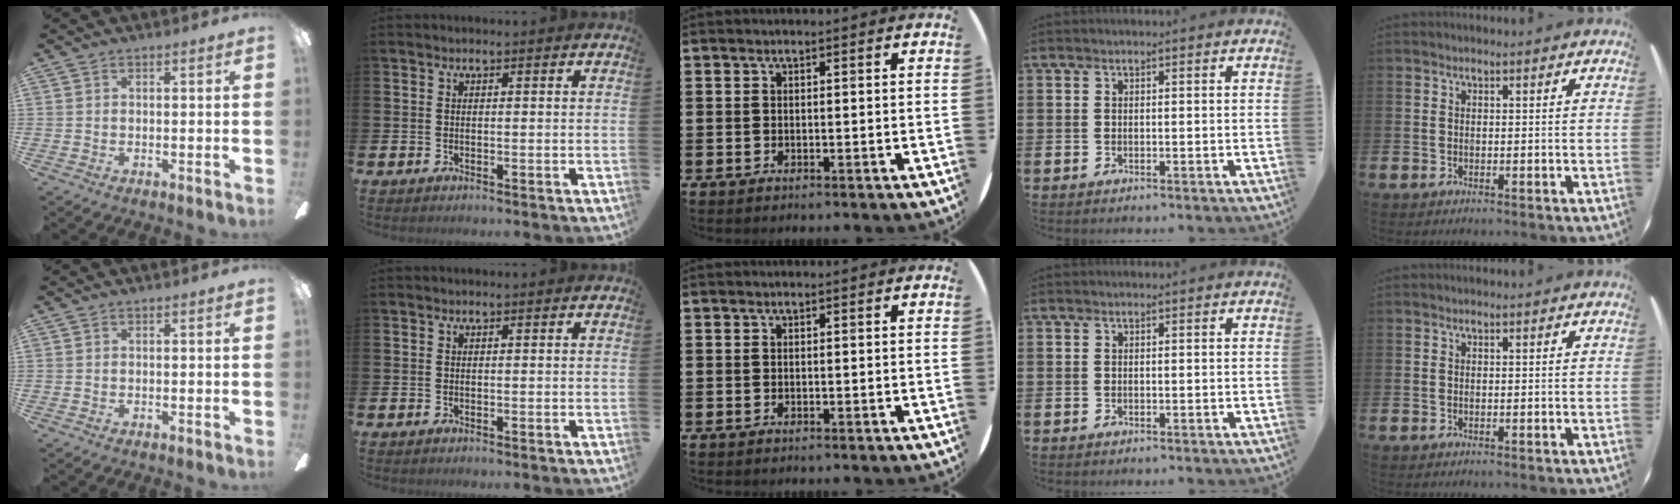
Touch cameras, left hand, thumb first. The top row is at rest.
{}